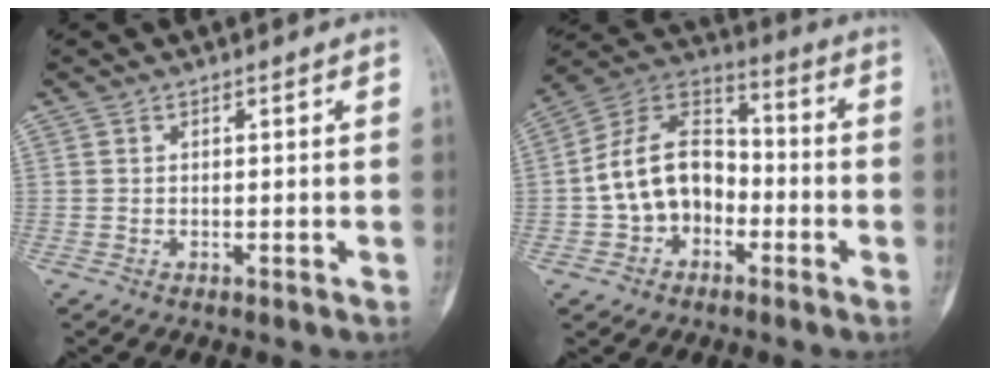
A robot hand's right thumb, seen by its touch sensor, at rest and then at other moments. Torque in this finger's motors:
{"motor_torque": [0.32, 0.32, 0.81, -0.68, 0.14]}